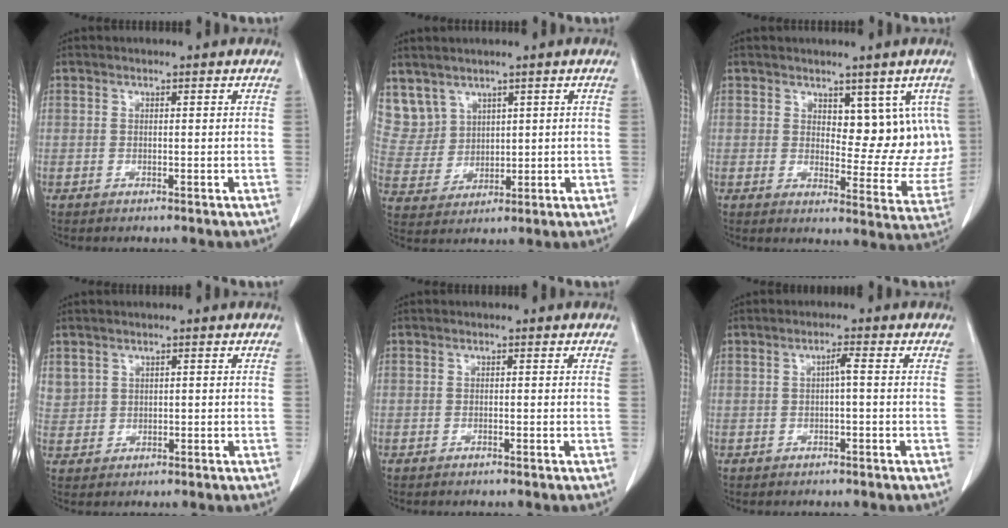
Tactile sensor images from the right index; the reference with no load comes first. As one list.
[{"total": 7.8, "force": [5.2, 5.7, 0.6], "torque": [-0.023, 0.019, 0.126]}, {"total": 9.3, "force": [3.8, 5.0, 6.8], "torque": [-0.059, -0.005, 0.059]}, {"total": 2.9, "force": [1.6, 2.4, 0.4], "torque": [-0.001, 0.006, 0.036]}, {"total": 0.0}, {"total": 1.5, "force": [0.0, 0.1, 1.5], "torque": [-0.026, 0.004, -0.001]}]